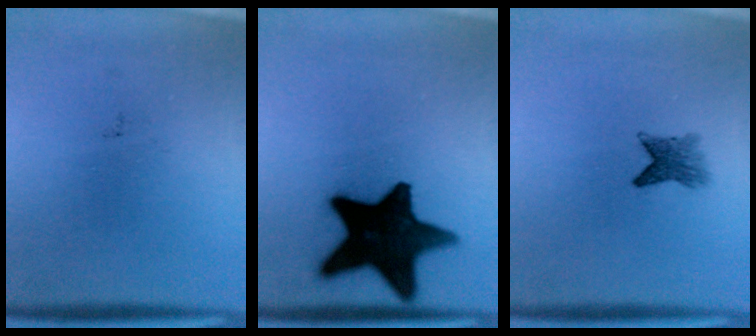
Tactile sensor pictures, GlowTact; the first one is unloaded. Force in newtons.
{"total": 18.7}
{"total": 3.0}